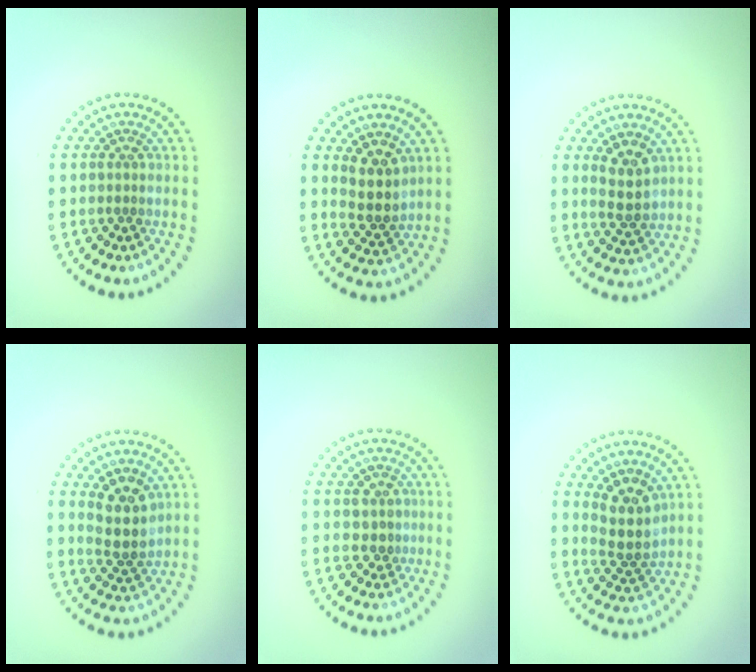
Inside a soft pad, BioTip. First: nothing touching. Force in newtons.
{"total": 3.0, "press": 2.5, "slide": 1.5}
{"total": 2.9, "press": 2.8, "slide": 0.8}
{"total": 4.0, "press": 3.7, "slide": 1.4}
{"total": 1.8, "press": 1.6, "slide": 0.8}
{"total": 3.9, "press": 3.6, "slide": 1.4}